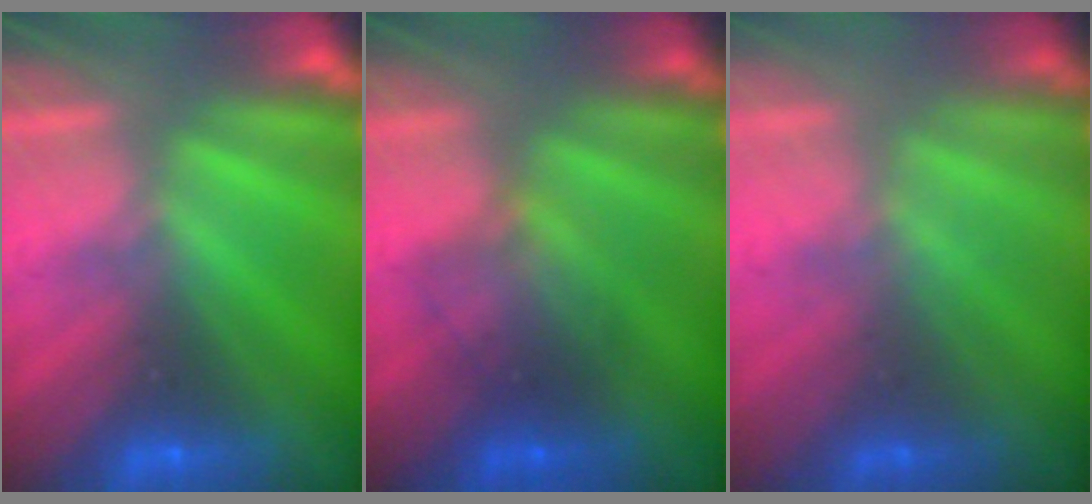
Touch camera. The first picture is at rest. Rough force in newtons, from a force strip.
{"total": 1.8}
{"total": 1.3}